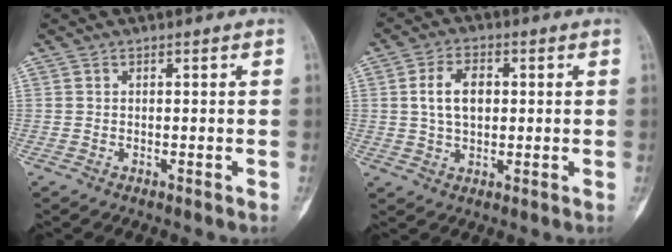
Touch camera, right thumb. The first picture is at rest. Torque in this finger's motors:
{"motor_torque": [1.25, 1.22, 0.51, -0.49, 0.28]}